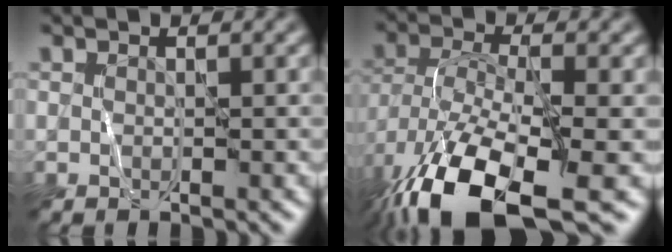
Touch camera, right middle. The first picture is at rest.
{"total": 13.2, "force": [-7.8, 5.1, 9.4], "torque": [-0.202, -0.032, -0.135]}